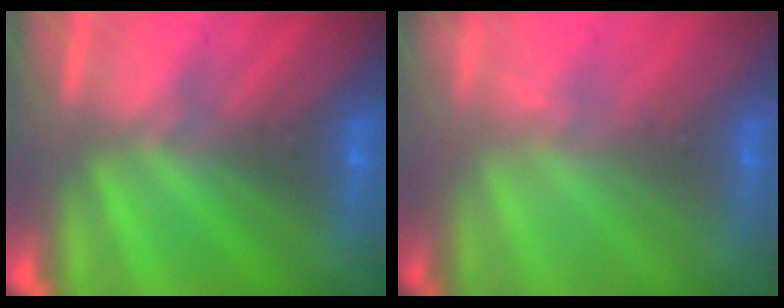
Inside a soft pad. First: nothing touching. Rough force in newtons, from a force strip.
{"total": 1.5}